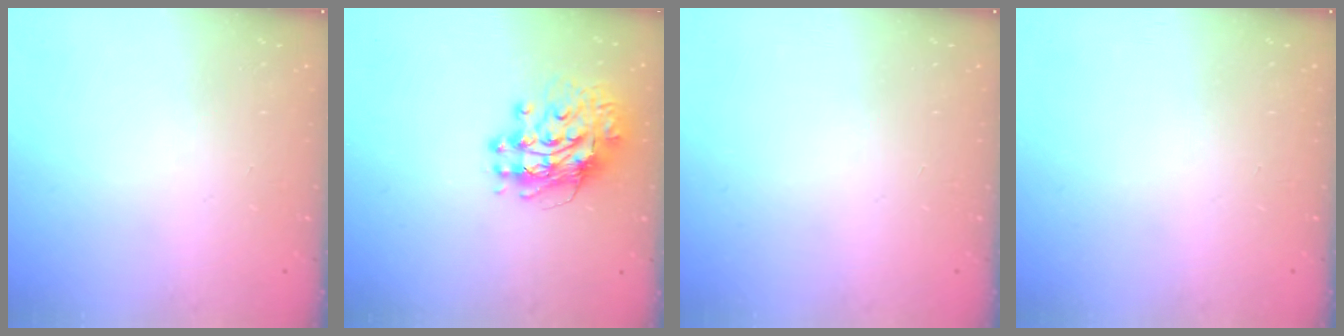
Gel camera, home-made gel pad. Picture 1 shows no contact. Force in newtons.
{"total": 12.0, "press": 11.9, "slide": 1.7}
{"total": 0.0}
{"total": 0.0}